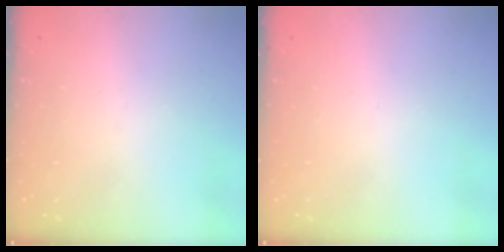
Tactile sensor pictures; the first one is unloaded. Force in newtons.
{"total": 0.0}